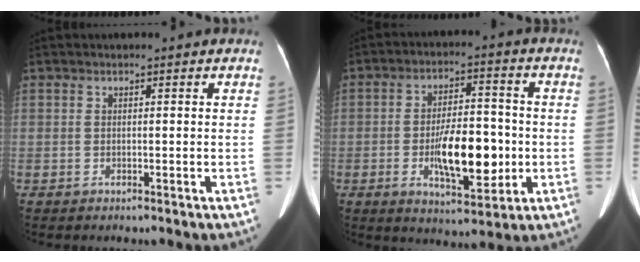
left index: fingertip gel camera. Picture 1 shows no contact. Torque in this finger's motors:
{"motor_torque": [0.56, -0.01, 0.29, 0.08]}